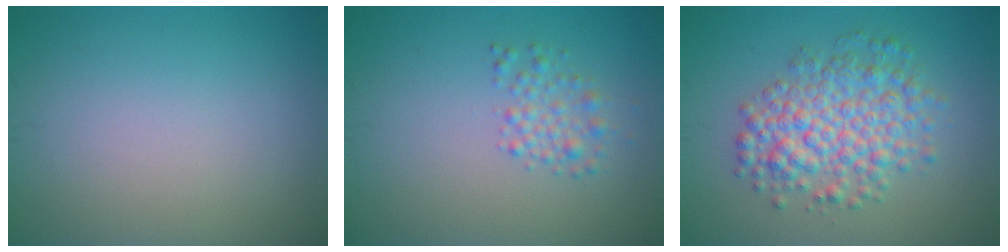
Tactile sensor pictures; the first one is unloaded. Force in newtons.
{"total": 1.9, "press": 1.9, "slide": 0.0}
{"total": 5.8, "press": 5.8, "slide": 0.1}